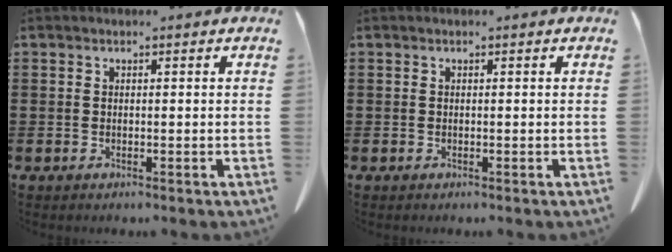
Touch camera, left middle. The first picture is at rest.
{"total": 0.0}